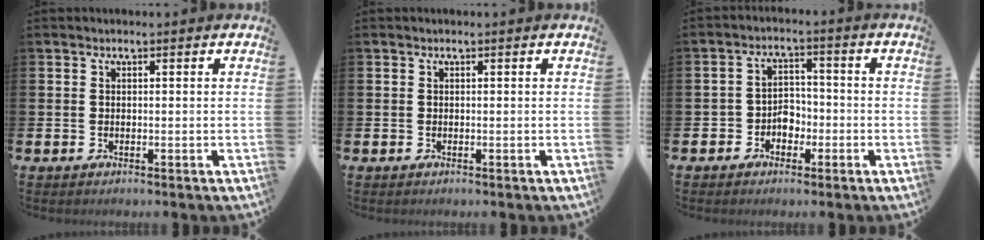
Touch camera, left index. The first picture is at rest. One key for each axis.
{"total": 0.0}
{"total": 3.3, "fx": -1.8, "fy": 2.5, "fz": 0.9, "tx": -0.023, "ty": 0.005, "tz": -0.043}